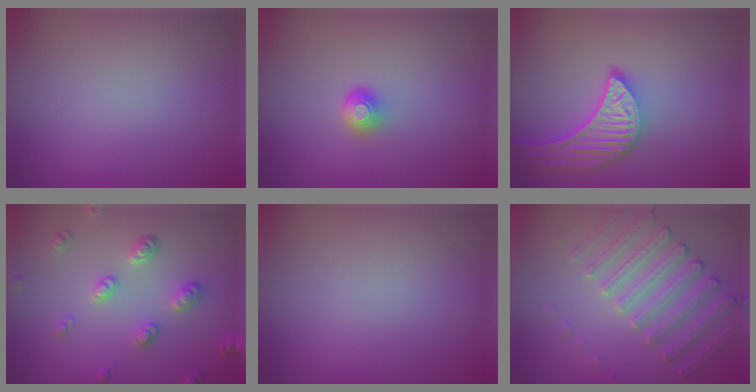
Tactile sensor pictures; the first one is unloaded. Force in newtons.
{"total": 1.6, "press": 1.2, "slide": 1.1}
{"total": 5.3, "press": 4.1, "slide": 3.3}
{"total": 2.9, "press": 2.7, "slide": 1.1}
{"total": 0.0}
{"total": 4.4, "press": 3.7, "slide": 2.4}